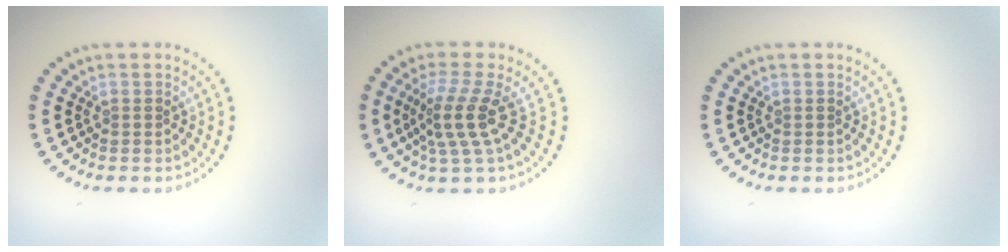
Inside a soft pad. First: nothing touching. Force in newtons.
{"total": 3.7, "press": 2.7, "slide": 2.6}
{"total": 0.0}